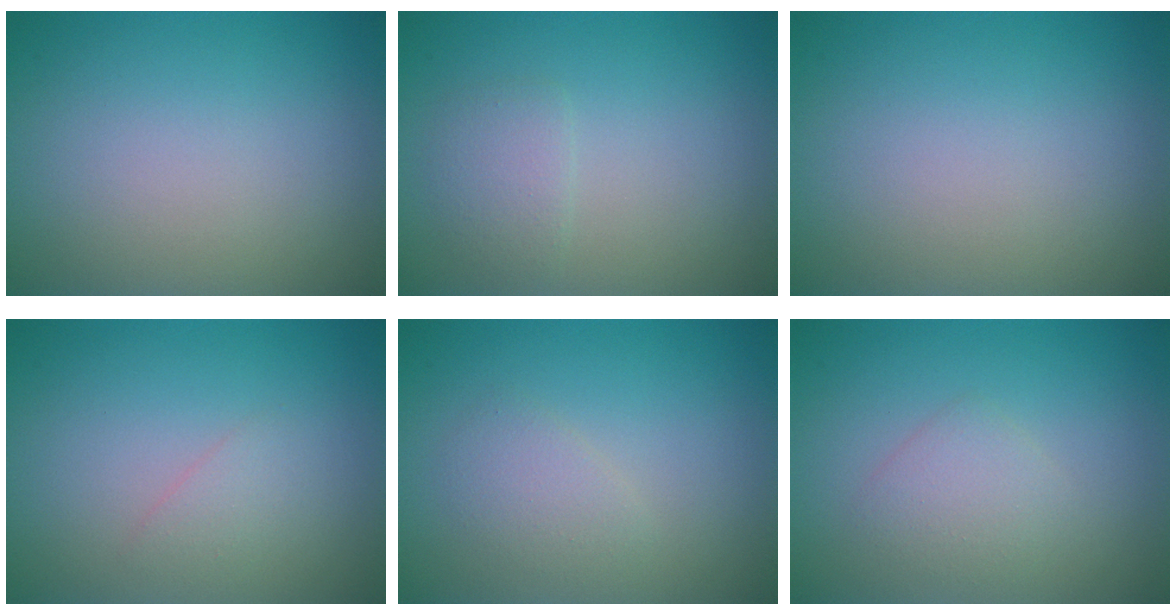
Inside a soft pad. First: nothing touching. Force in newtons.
{"total": 1.6, "press": 1.6, "slide": 0.0}
{"total": 0.0}
{"total": 1.0, "press": 1.0, "slide": 0.0}
{"total": 1.6, "press": 1.6, "slide": 0.0}
{"total": 1.9, "press": 1.9, "slide": 0.1}